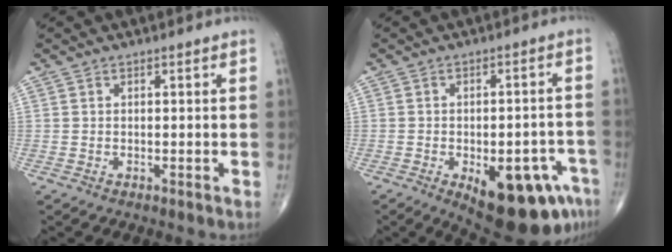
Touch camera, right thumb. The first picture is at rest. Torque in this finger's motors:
{"motor_torque": [1.84, 1.42, 0.91, -1.09, 0.35]}